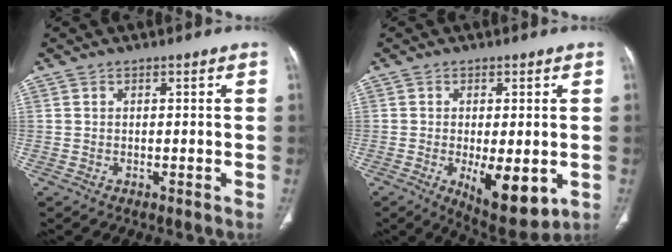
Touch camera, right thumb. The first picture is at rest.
{"total": 10.9, "force": [-2.5, 4.4, 9.6], "torque": [-0.134, -0.022, -0.027]}